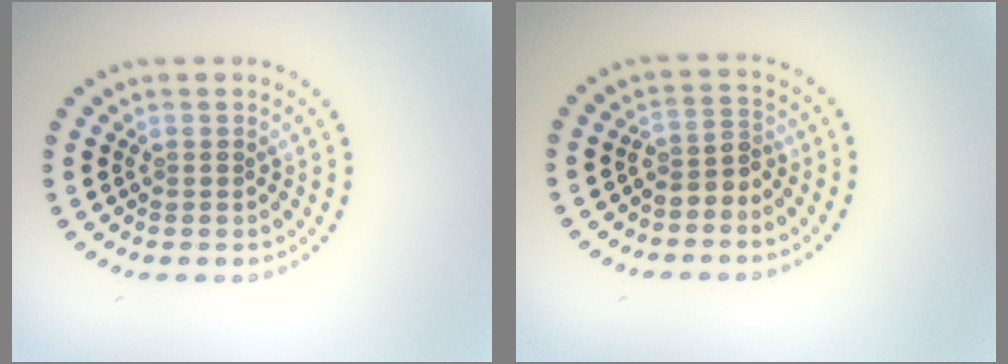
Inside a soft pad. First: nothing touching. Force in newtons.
{"total": 2.1, "press": 1.5, "slide": 1.4}